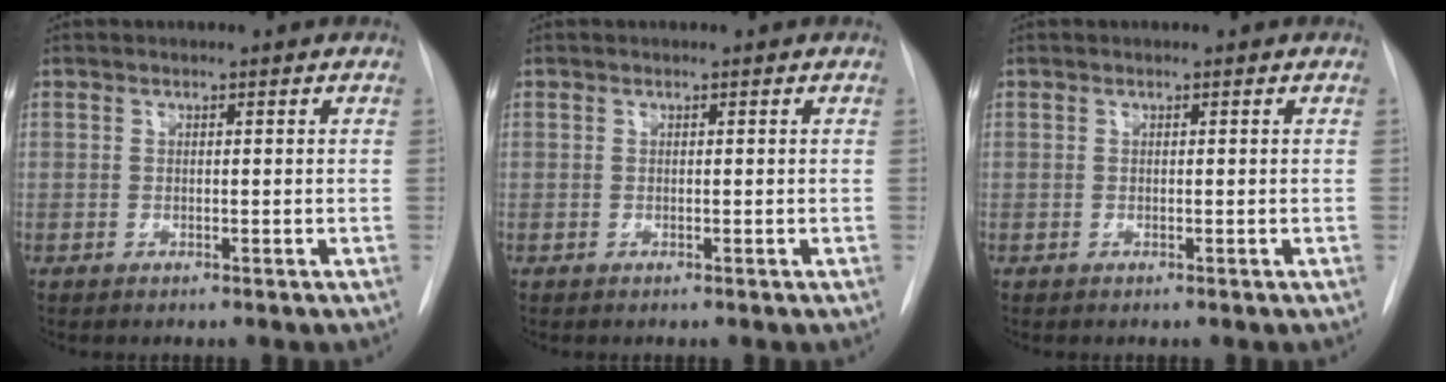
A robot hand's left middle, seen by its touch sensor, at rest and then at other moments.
{"total": 0.0}
{"total": 0.0}